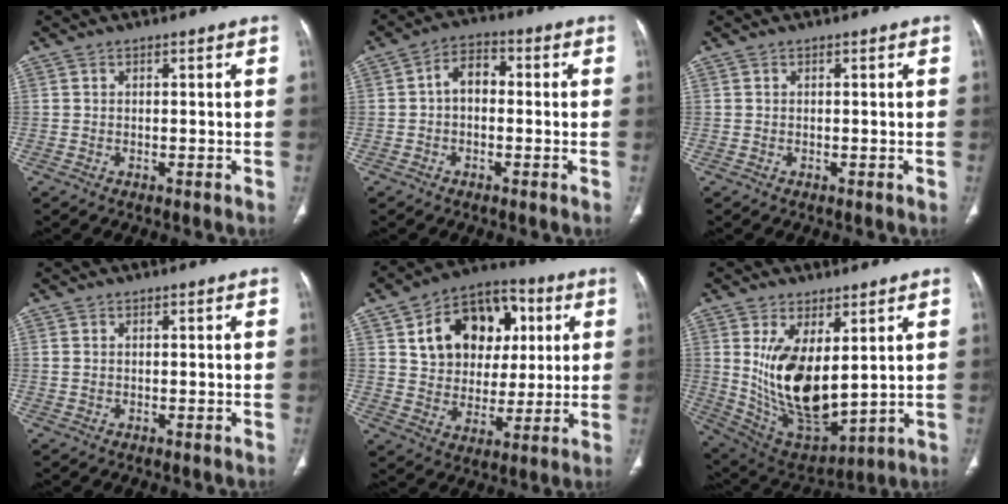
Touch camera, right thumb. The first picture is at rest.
{"total": 5.4, "force": [-0.2, 3.7, 4.0], "torque": [-0.053, 0.020, -0.015]}
{"total": 0.0}
{"total": 0.7, "force": [0.1, 0.5, 0.5], "torque": [-0.015, 0.002, 0.006]}
{"total": 18.2, "force": [5.5, 13.6, 10.8], "torque": [-0.130, 0.007, 0.093]}
{"total": 16.9, "force": [3.3, 8.5, 14.3], "torque": [-0.245, -0.032, 0.091]}